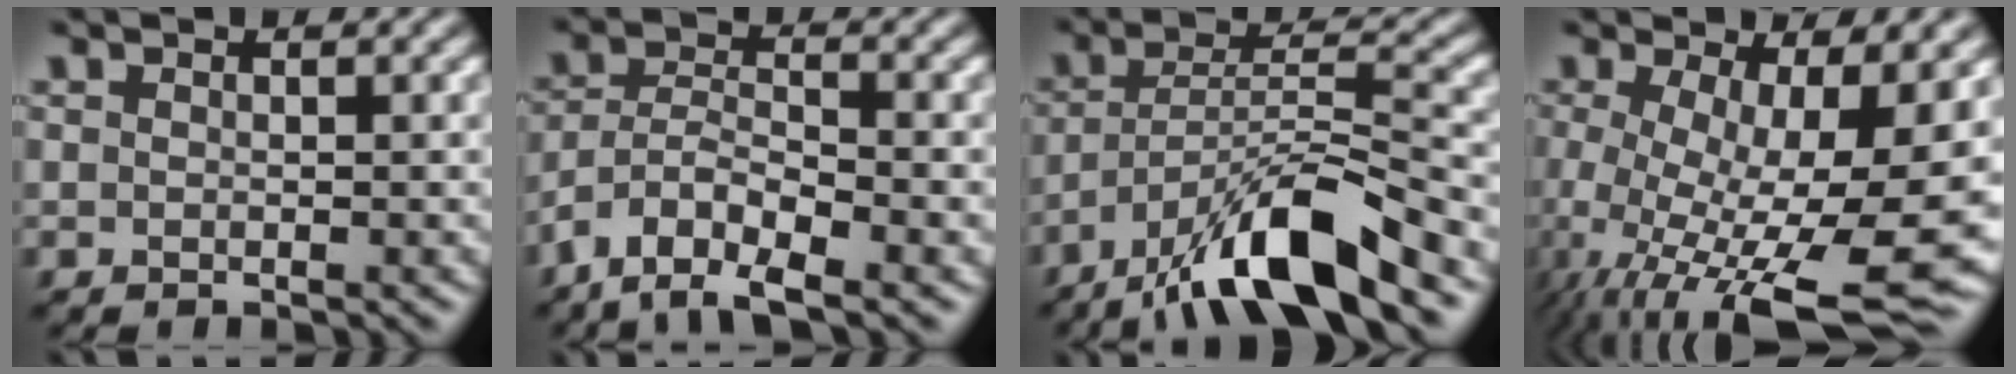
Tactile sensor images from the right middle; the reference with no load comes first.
{"total": 5.9, "force": [-4.2, 2.0, 3.7], "torque": [-0.064, 0.003, -0.082]}
{"total": 10.1, "force": [-6.8, 2.0, 7.2], "torque": [-0.122, 0.012, -0.125]}
{"total": 14.9, "force": [-3.6, 4.9, 13.6], "torque": [-0.231, -0.034, -0.041]}